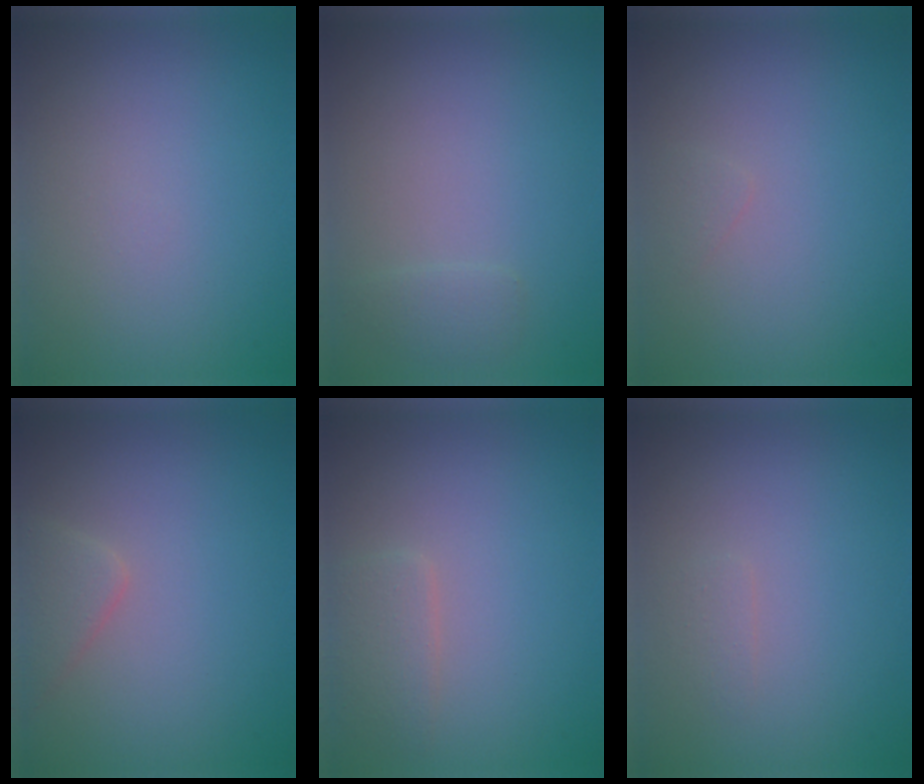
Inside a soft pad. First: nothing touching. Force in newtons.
{"total": 1.0, "press": 1.0, "slide": 0.1}
{"total": 0.5, "press": 0.5, "slide": 0.0}
{"total": 2.1, "press": 2.1, "slide": 0.2}
{"total": 2.0, "press": 2.0, "slide": 0.1}
{"total": 0.7, "press": 0.7, "slide": 0.1}